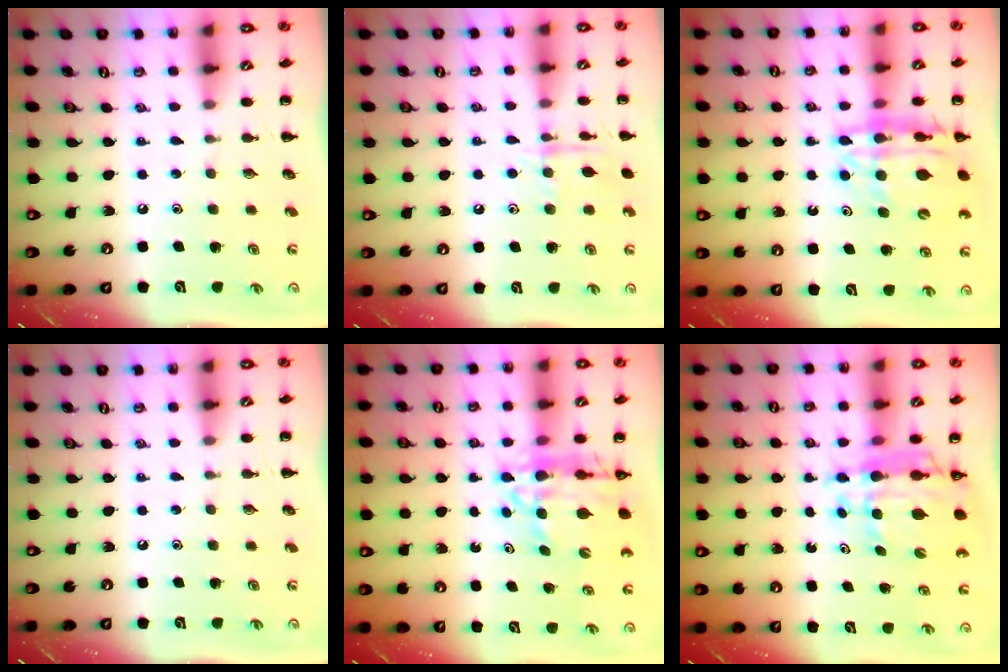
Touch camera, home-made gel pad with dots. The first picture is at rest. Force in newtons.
{"total": 8.8, "press": 8.8, "slide": 0.6}
{"total": 16.8, "press": 16.4, "slide": 4.1}
{"total": 0.0}
{"total": 14.6, "press": 14.0, "slide": 4.2}
{"total": 10.7, "press": 10.2, "slide": 3.1}